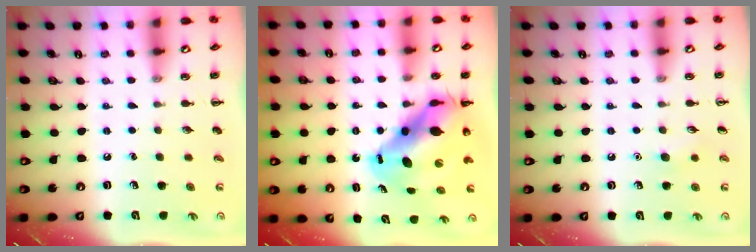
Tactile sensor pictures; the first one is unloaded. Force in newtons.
{"total": 13.4, "press": 12.9, "slide": 3.6}
{"total": 5.3, "press": 5.0, "slide": 1.7}